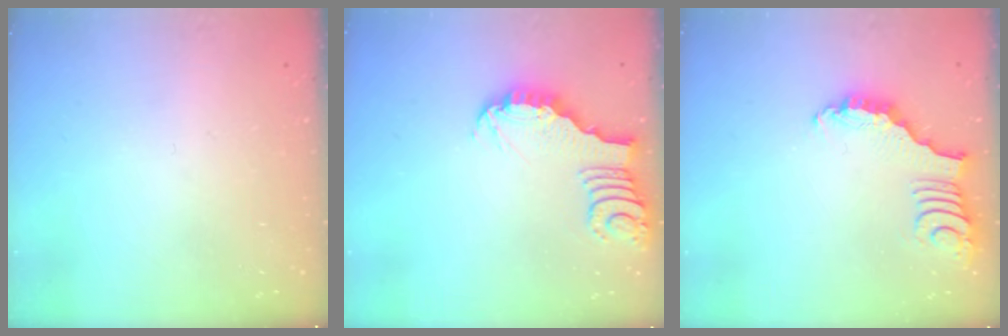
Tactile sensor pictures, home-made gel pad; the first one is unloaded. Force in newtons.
{"total": 3.5, "press": 3.5, "slide": 0.3}
{"total": 2.2, "press": 2.2, "slide": 0.3}